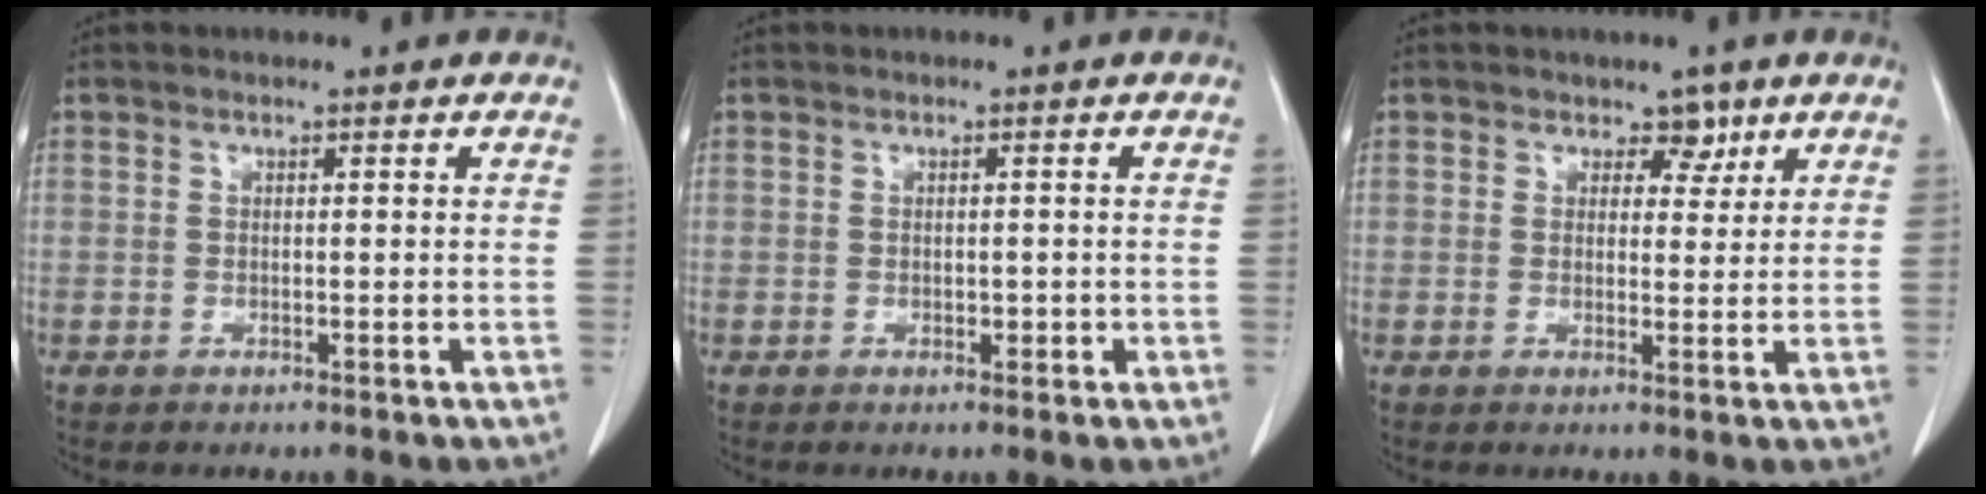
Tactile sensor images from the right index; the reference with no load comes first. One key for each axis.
{"total": 1.7, "fx": -0.4, "fy": 1.1, "fz": 1.2, "tx": -0.022, "ty": 0.004, "tz": -0.001}
{"total": 4.0, "fx": 2.2, "fy": 3.0, "fz": 1.6, "tx": -0.024, "ty": 0.008, "tz": 0.035}